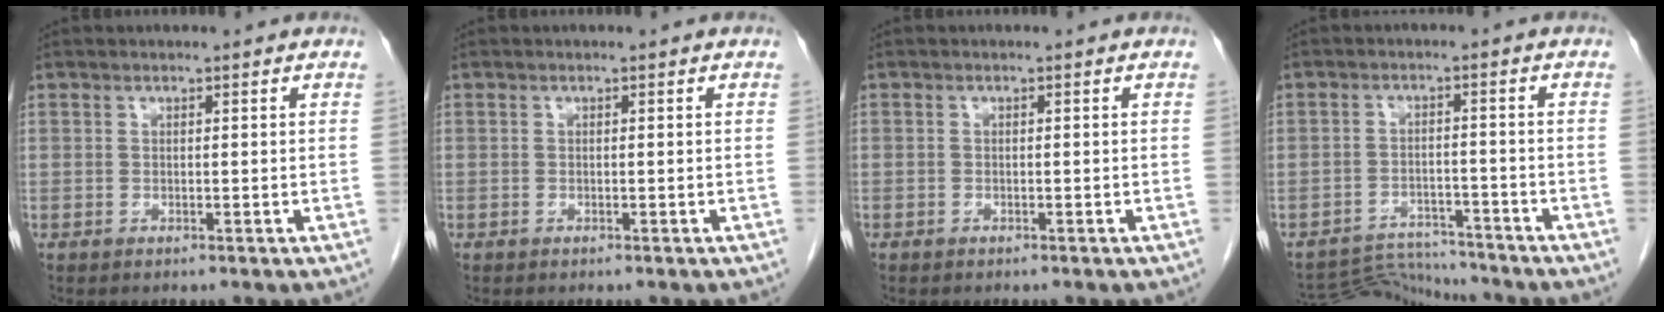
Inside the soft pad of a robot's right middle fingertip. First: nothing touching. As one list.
[{"total": 0.0}, {"total": 0.6, "force": [-0.4, 0.4, 0.0], "torque": [-0.009, 0.002, -0.008]}, {"total": 0.0}]